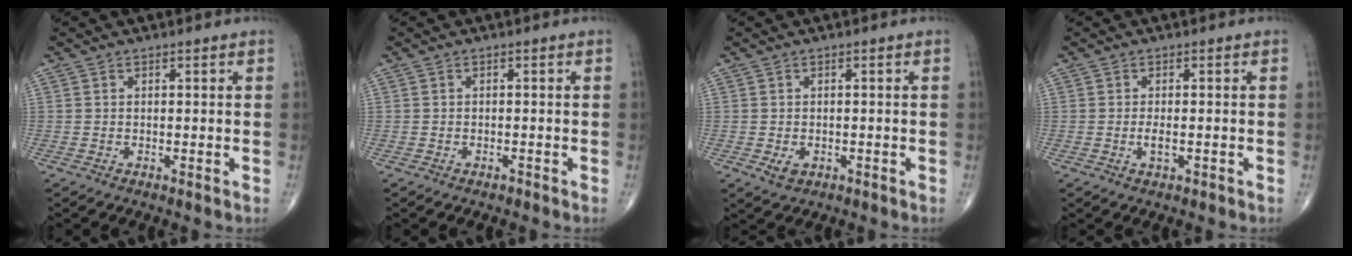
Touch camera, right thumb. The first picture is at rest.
{"total": 0.7, "force": [-0.5, 0.4, 0.3], "torque": [-0.003, 0.001, -0.011]}
{"total": 2.5, "force": [-0.8, 1.8, 1.6], "torque": [-0.023, -0.002, -0.007]}
{"total": 2.1, "force": [-0.6, 0.9, 1.9], "torque": [-0.037, -0.002, -0.010]}